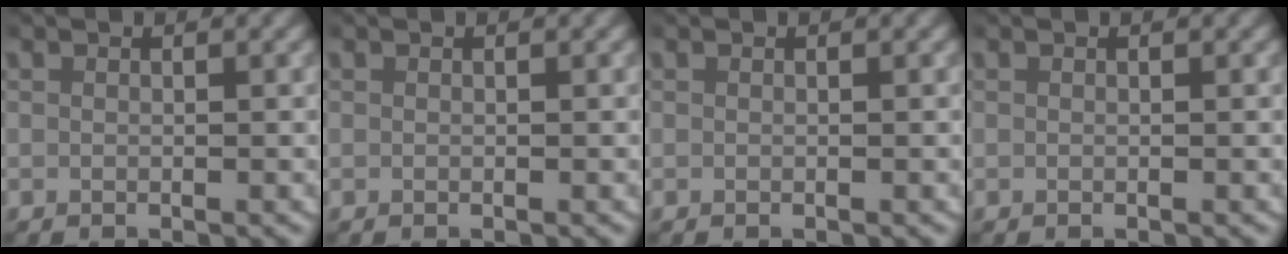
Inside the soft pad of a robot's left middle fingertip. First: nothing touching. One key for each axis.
{"total": 0.0}
{"total": 0.0}
{"total": 0.0}